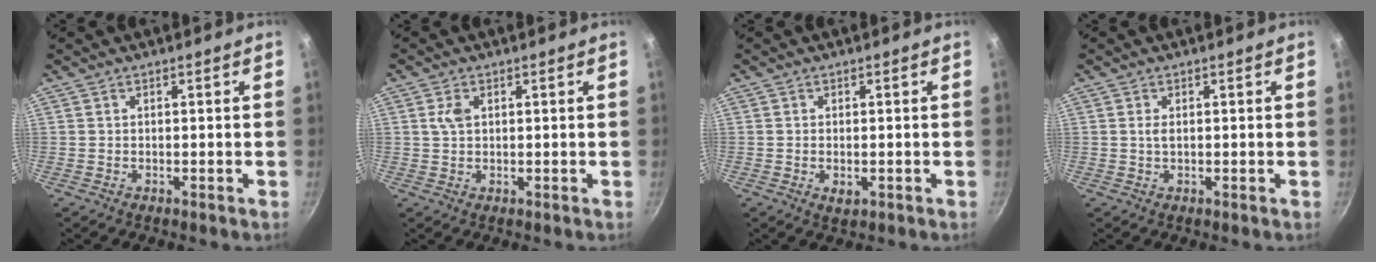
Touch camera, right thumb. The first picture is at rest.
{"total": 2.7, "force": [0.7, 1.6, 2.0], "torque": [-0.040, 0.002, 0.016]}
{"total": 1.9, "force": [-0.4, 1.1, 1.5], "torque": [-0.024, -0.001, -0.005]}
{"total": 1.3, "force": [0.3, 0.5, 1.1], "torque": [-0.023, -0.002, 0.007]}